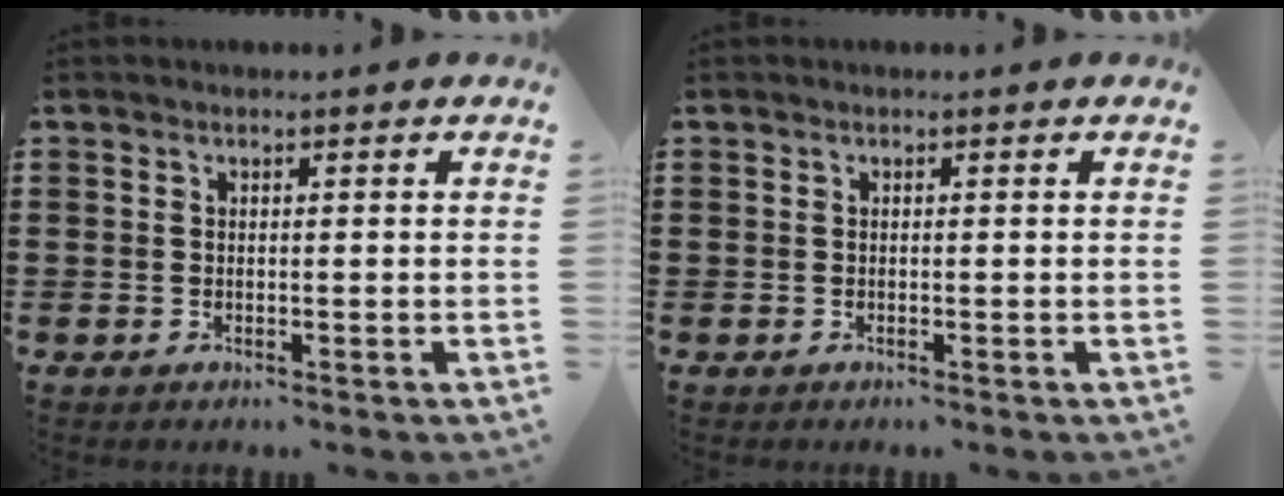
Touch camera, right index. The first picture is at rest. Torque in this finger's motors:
{"motor_torque": [0.05, 0.02, 0.00, 0.00]}